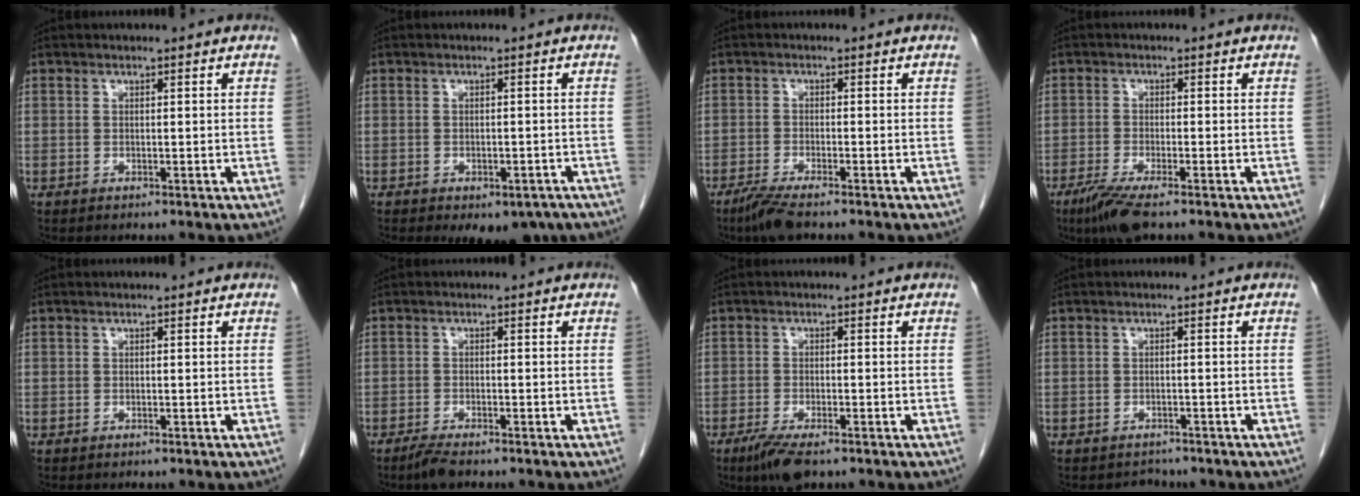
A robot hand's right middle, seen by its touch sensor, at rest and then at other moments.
{"total": 7.0, "force": [-5.0, 3.5, 3.3], "torque": [-0.025, 0.001, -0.064]}
{"total": 4.1, "force": [-3.2, 0.3, 2.6], "torque": [-0.057, -0.011, -0.061]}
{"total": 5.4, "force": [-3.7, 0.6, 3.9], "torque": [-0.079, -0.015, -0.068]}
{"total": 0.0}
{"total": 2.5, "force": [-2.1, 0.3, 1.4], "torque": [-0.037, -0.007, -0.039]}
{"total": 5.1, "force": [-3.4, 1.2, 3.5], "torque": [-0.070, -0.011, -0.058]}
{"total": 2.0, "force": [-1.7, 1.0, -0.3], "torque": [-0.001, 0.000, -0.025]}